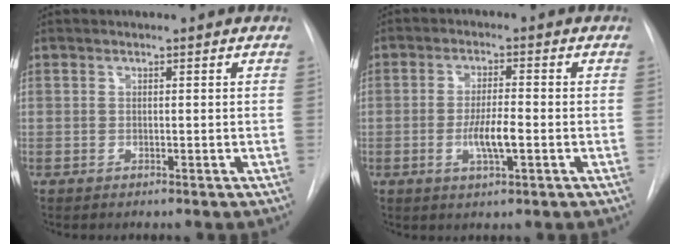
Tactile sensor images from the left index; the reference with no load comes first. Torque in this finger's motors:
{"motor_torque": [1.07, 0.20, 0.37, 0.12]}